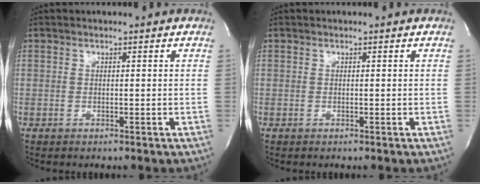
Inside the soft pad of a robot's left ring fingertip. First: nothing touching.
{"total": 0.0}